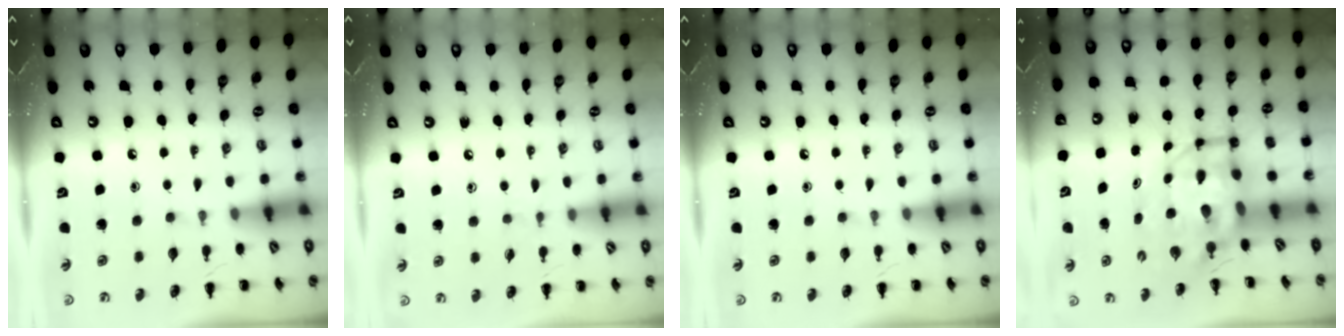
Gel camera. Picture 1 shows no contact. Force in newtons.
{"total": 2.9, "press": 2.6, "slide": 1.2}
{"total": 0.0}
{"total": 7.1, "press": 6.8, "slide": 1.9}